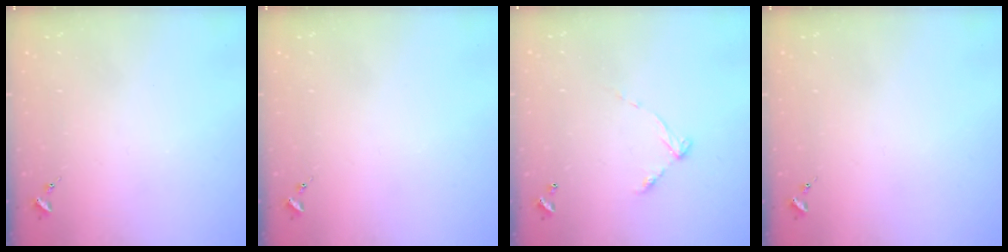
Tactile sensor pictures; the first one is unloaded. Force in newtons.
{"total": 0.0}
{"total": 5.8, "press": 5.8, "slide": 0.4}
{"total": 0.0}